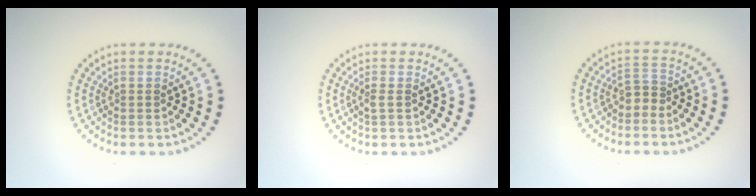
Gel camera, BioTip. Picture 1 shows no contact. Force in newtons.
{"total": 0.7, "press": 0.6, "slide": 0.4}
{"total": 1.4, "press": 1.0, "slide": 0.9}